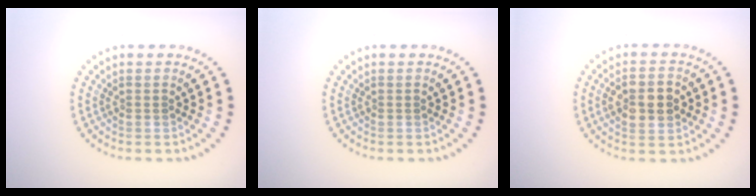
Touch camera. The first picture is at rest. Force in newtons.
{"total": 0.0}
{"total": 4.6, "press": 4.6, "slide": 0.2}